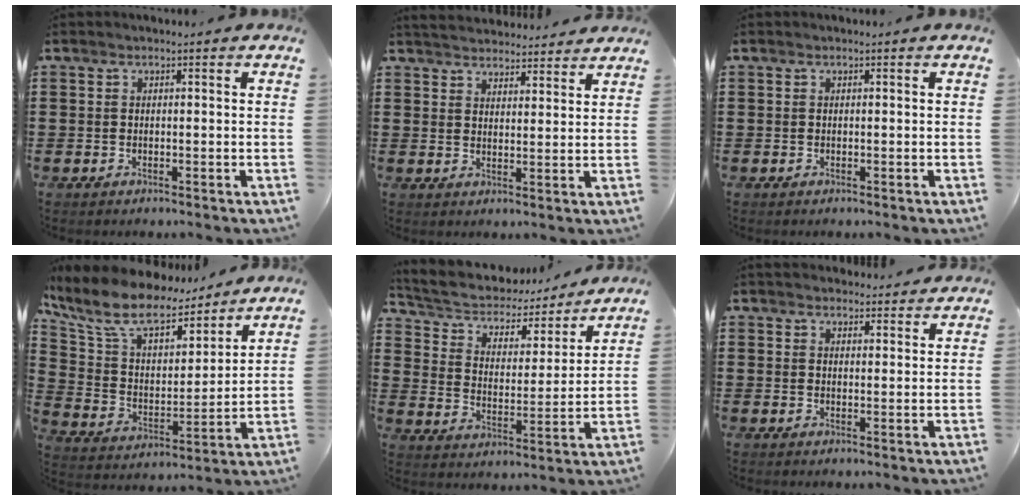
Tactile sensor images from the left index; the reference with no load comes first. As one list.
[{"total": 3.5, "force": [3.4, 0.3, -0.1], "torque": [-0.010, -0.015, 0.063]}, {"total": 0.0}, {"total": 11.0, "force": [8.8, 3.8, 5.4], "torque": [-0.145, -0.047, 0.153]}, {"total": 5.7, "force": [5.0, 2.3, 1.3], "torque": [-0.058, -0.032, 0.083]}, {"total": 2.5, "force": [2.5, 0.5, -0.1], "torque": [0.005, -0.009, 0.046]}]